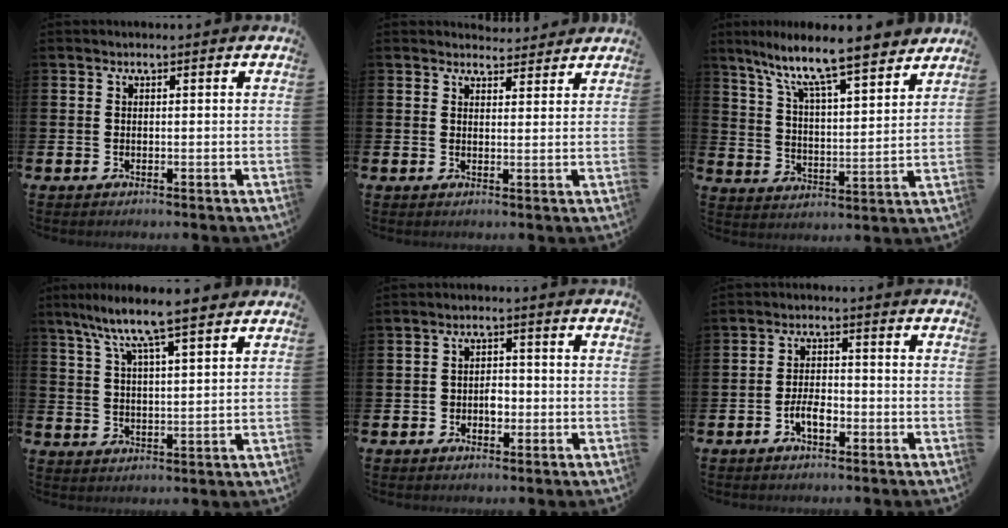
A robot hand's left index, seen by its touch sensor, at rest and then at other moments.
{"total": 3.3, "force": [3.2, 0.8, -0.2], "torque": [0.003, -0.018, 0.059]}
{"total": 9.7, "force": [8.7, 0.6, 4.3], "torque": [-0.110, -0.064, 0.146]}
{"total": 8.9, "force": [7.8, 0.8, 4.1], "torque": [-0.099, -0.035, 0.138]}
{"total": 2.5, "force": [-0.8, 1.9, 1.5], "torque": [-0.012, -0.002, -0.022]}
{"total": 3.1, "force": [-1.4, 1.4, 2.4], "torque": [-0.043, 0.005, -0.027]}